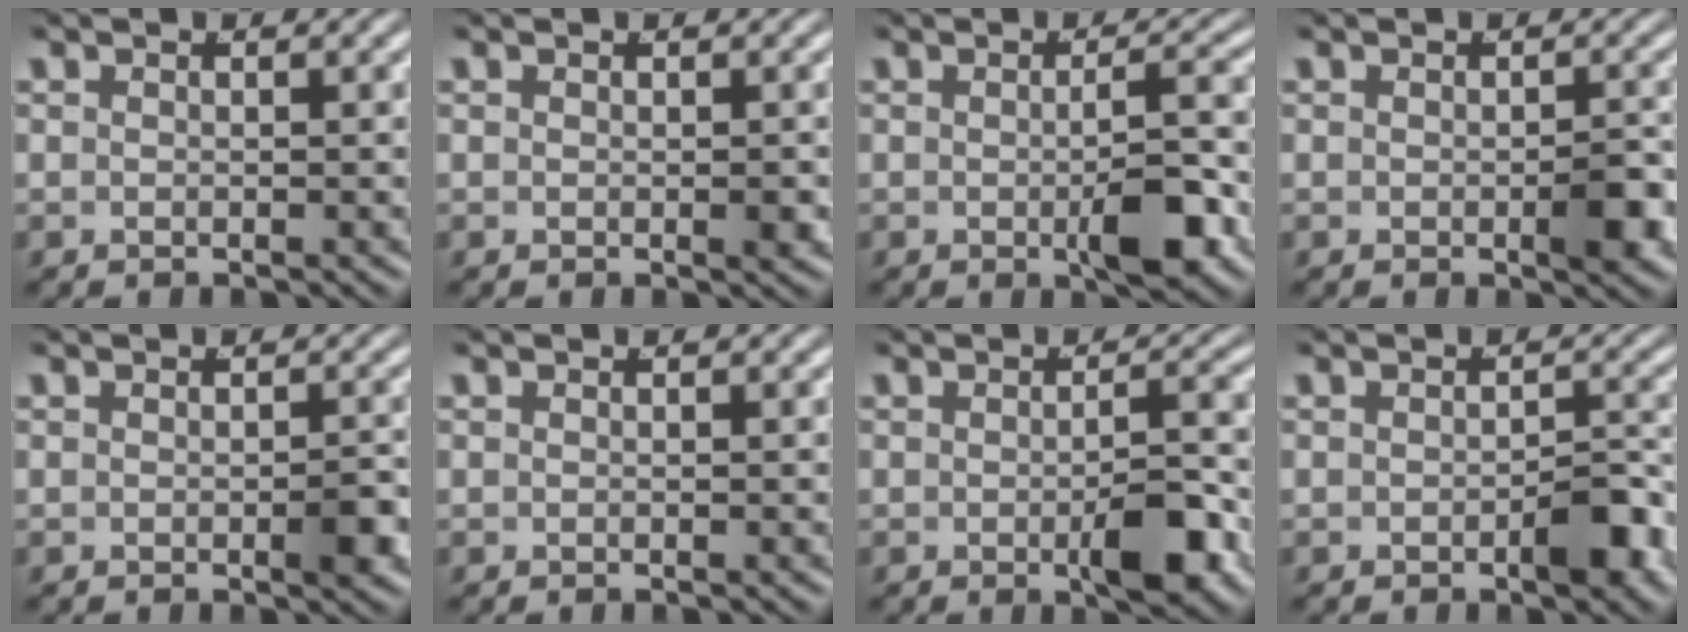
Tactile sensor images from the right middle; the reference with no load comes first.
{"total": 0.7, "force": [-0.1, 0.3, 0.6], "torque": [-0.005, -0.003, -0.002]}
{"total": 4.1, "force": [-1.2, 0.7, 3.9], "torque": [-0.043, 0.000, -0.021]}
{"total": 2.2, "force": [-0.7, 0.9, 1.9], "torque": [-0.031, -0.007, -0.012]}
{"total": 1.6, "force": [-0.6, 0.6, 1.4], "torque": [-0.022, -0.004, -0.011]}
{"total": 0.0}
{"total": 3.9, "force": [-1.3, 1.1, 3.5], "torque": [-0.041, -0.002, -0.023]}
{"total": 2.4, "force": [-1.3, 0.8, 1.9], "torque": [-0.023, -0.004, -0.018]}